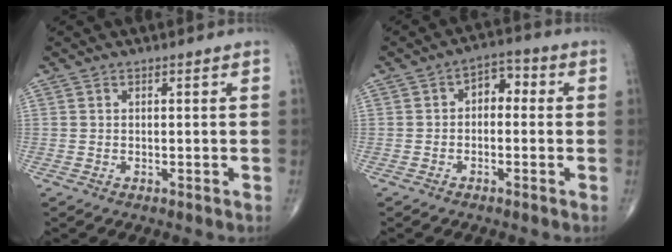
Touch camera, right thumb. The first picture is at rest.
{"total": 4.8, "force": [-0.1, 3.2, 3.6], "torque": [-0.028, 0.024, -0.016]}